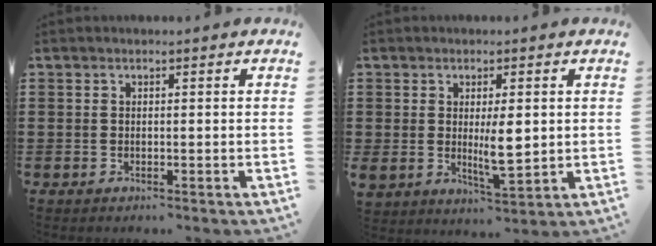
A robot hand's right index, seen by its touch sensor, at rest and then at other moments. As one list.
[{"total": 5.5, "force": [0.5, 1.8, 5.2], "torque": [-0.089, -0.011, 0.004]}]